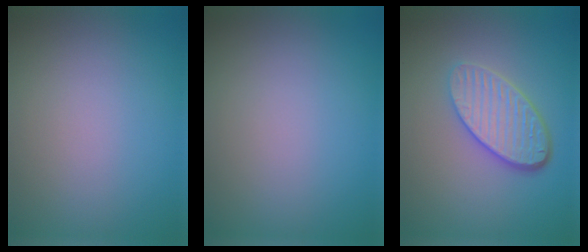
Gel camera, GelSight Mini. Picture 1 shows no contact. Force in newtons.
{"total": 0.0}
{"total": 5.1, "press": 3.7, "slide": 3.5}